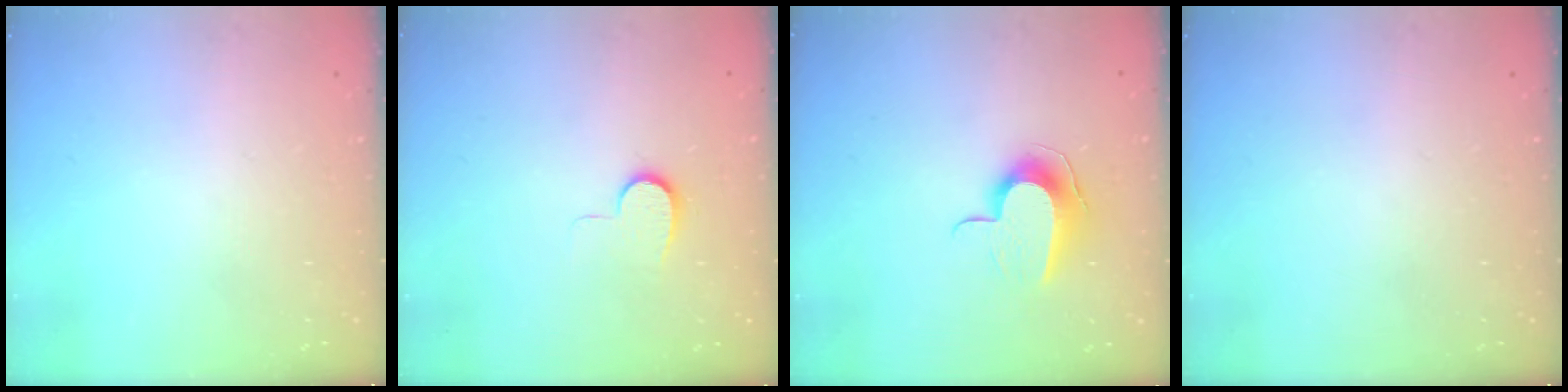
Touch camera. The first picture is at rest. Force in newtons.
{"total": 8.0, "press": 7.9, "slide": 0.7}
{"total": 9.5, "press": 9.5, "slide": 0.5}
{"total": 0.0}